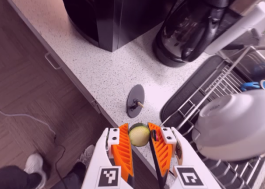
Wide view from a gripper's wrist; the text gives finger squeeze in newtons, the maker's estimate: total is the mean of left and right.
{"total": 11.1, "left": 11.0, "right": 11.3}